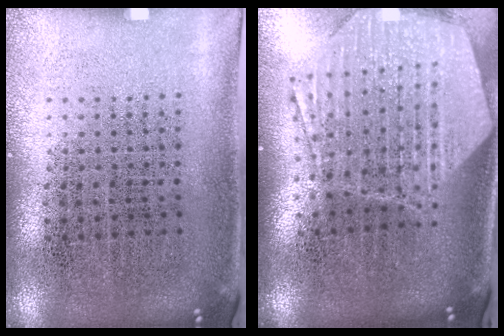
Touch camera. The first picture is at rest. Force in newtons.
{"total": 2.9, "press": 2.3, "slide": 1.8}